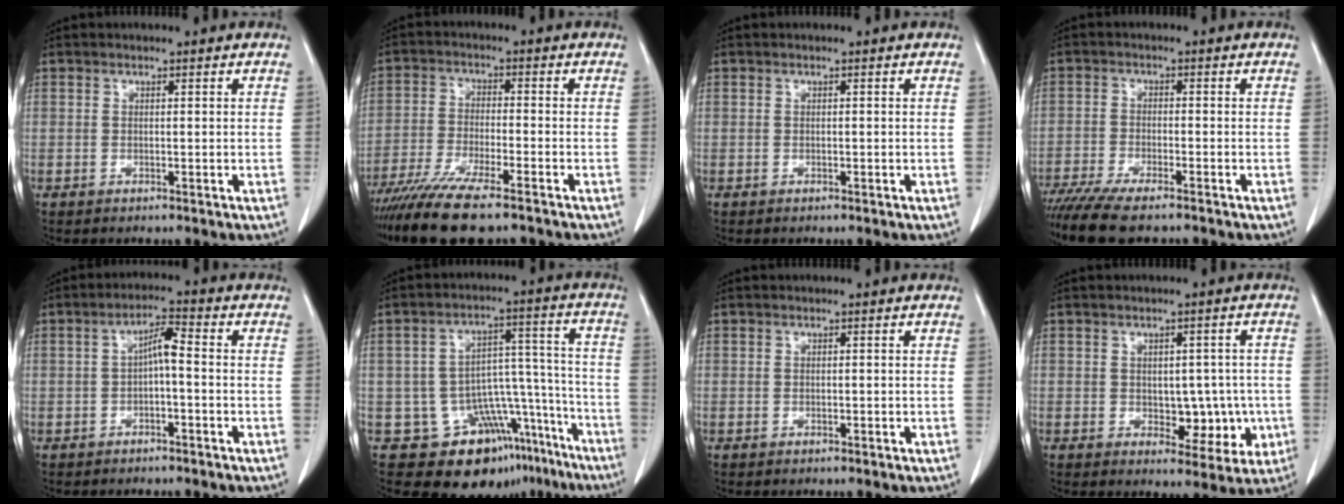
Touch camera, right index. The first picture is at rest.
{"total": 12.7, "force": [-10.0, 1.2, 7.8], "torque": [-0.139, -0.033, -0.168]}
{"total": 0.0}
{"total": 10.7, "force": [-8.9, 1.5, 5.9], "torque": [-0.092, -0.021, -0.142]}
{"total": 3.9, "force": [-0.4, 0.7, 3.8], "torque": [-0.065, 0.016, -0.006]}
{"total": 15.9, "force": [-11.2, 9.6, 5.9], "torque": [-0.050, 0.087, -0.140]}
{"total": 0.0}
{"total": 6.5, "force": [-0.8, 4.0, 5.1], "torque": [-0.048, 0.010, 0.000]}